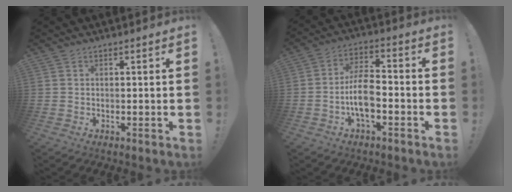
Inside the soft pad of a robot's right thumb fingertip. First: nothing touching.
{"total": 10.6, "force": [-3.7, 5.2, 8.5], "torque": [-0.174, 0.018, -0.065]}